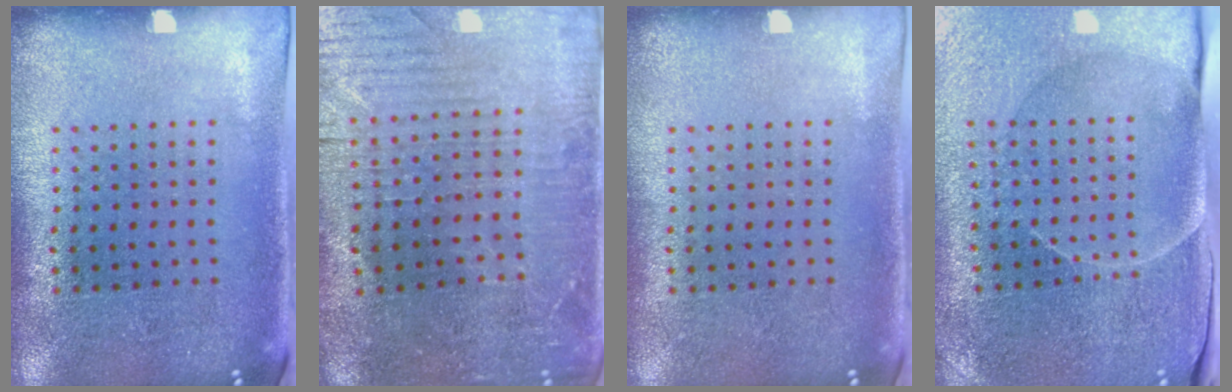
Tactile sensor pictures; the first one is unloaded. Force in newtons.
{"total": 1.8, "press": 1.8, "slide": 0.5}
{"total": 0.0}
{"total": 3.5, "press": 3.5, "slide": 0.5}